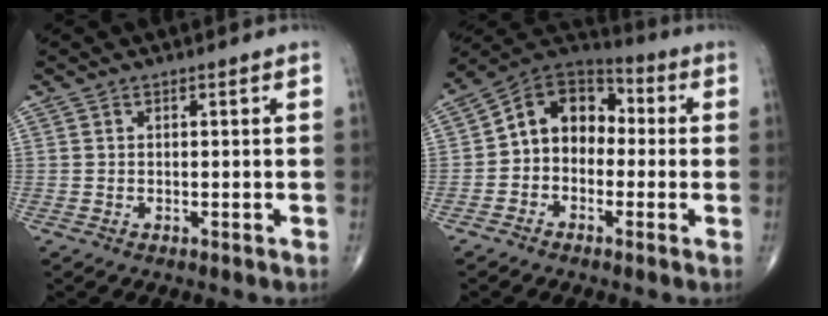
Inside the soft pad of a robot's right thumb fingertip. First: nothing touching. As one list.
[{"total": 11.2, "force": [-0.6, 8.7, 7.1], "torque": [-0.078, 0.043, -0.030]}]